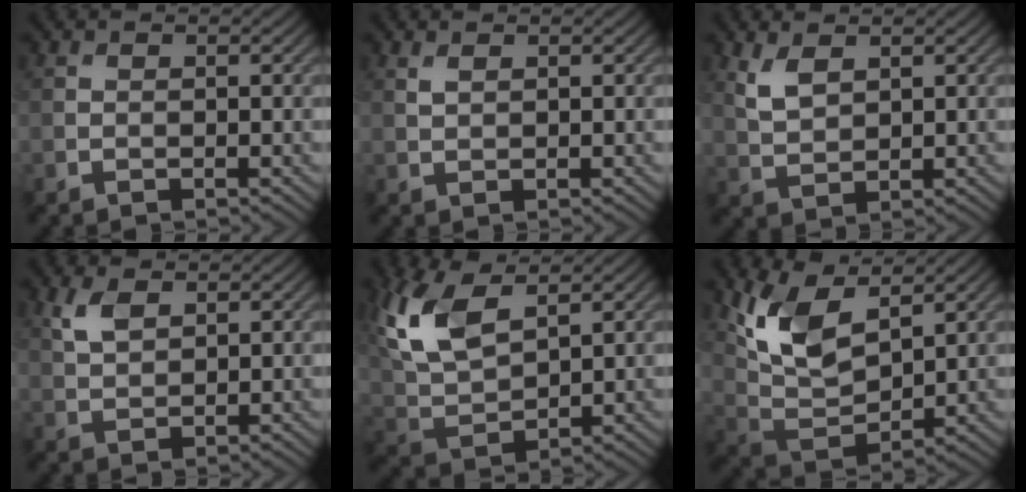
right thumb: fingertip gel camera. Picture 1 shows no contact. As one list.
[{"total": 1.1, "force": [0.7, 0.4, 0.7], "torque": [-0.023, 0.000, 0.018]}, {"total": 3.5, "force": [2.0, 1.7, 2.4], "torque": [-0.064, -0.002, 0.045]}, {"total": 3.4, "force": [1.9, 1.7, 2.3], "torque": [-0.060, 0.002, 0.040]}, {"total": 10.9, "force": [5.1, 5.1, 8.2], "torque": [-0.214, 0.012, 0.105]}, {"total": 10.0, "force": [5.2, 4.7, 7.1], "torque": [-0.169, -0.001, 0.107]}]